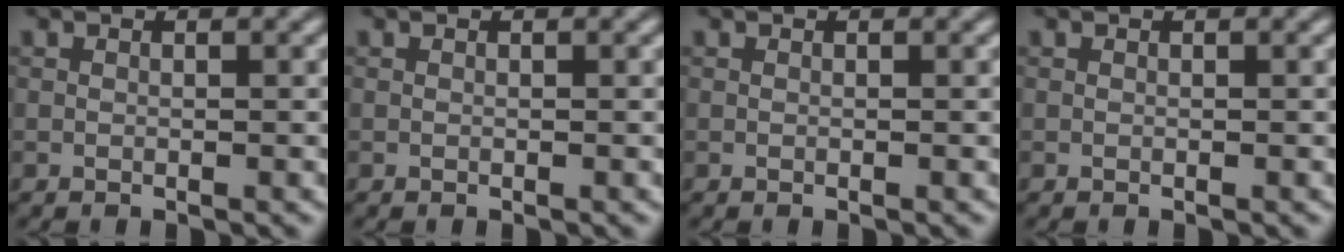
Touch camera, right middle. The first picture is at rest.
{"total": 0.0}
{"total": 0.0}
{"total": 0.0}